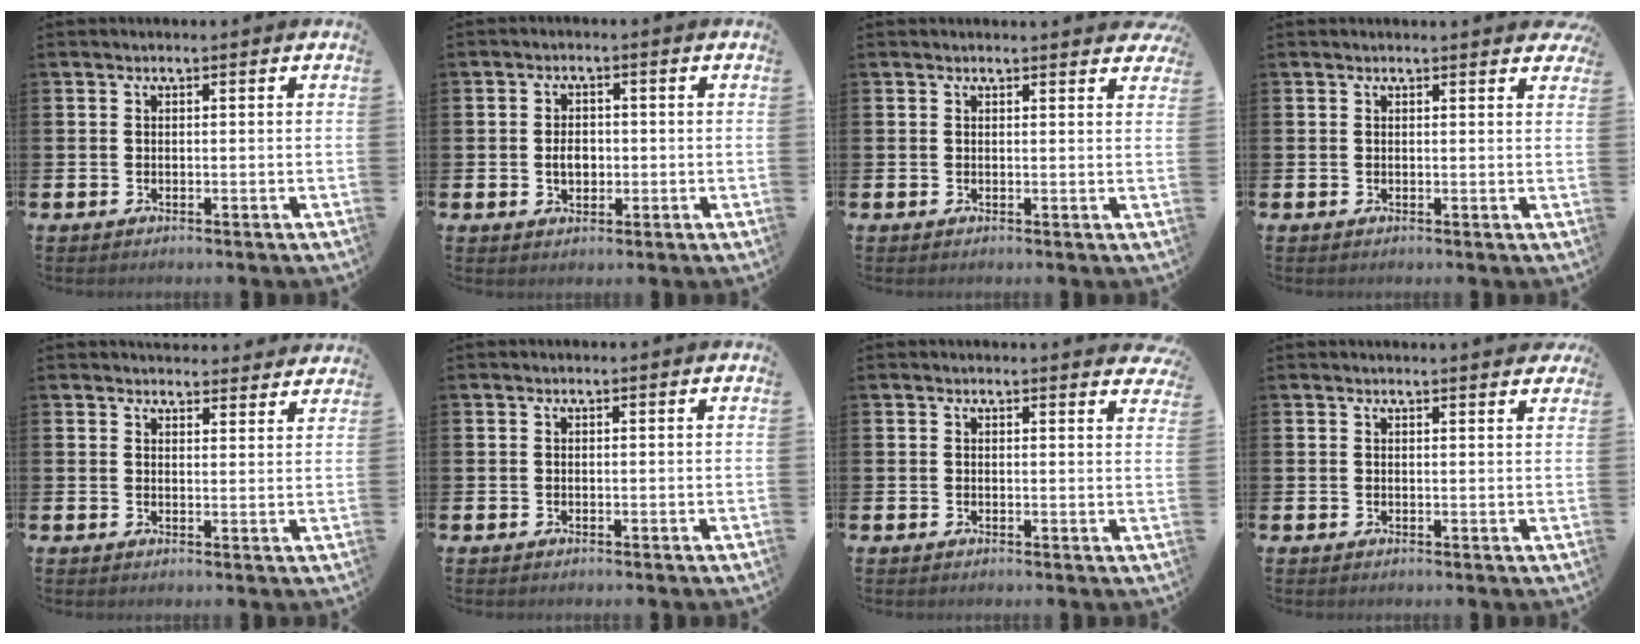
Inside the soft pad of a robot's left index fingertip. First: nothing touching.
{"total": 2.8, "force": [-0.3, 2.1, 1.9], "torque": [-0.020, -0.001, -0.012]}
{"total": 1.1, "force": [1.1, 0.1, -0.1], "torque": [0.013, -0.008, 0.018]}
{"total": 0.8, "force": [0.8, 0.0, 0.1], "torque": [0.012, -0.004, 0.011]}
{"total": 3.2, "force": [3.1, 0.6, -0.4], "torque": [0.013, -0.023, 0.055]}
{"total": 0.0}
{"total": 1.3, "force": [1.3, 0.0, -0.2], "torque": [0.015, -0.011, 0.020]}
{"total": 1.1, "force": [1.1, -0.1, -0.1], "torque": [0.013, -0.010, 0.017]}